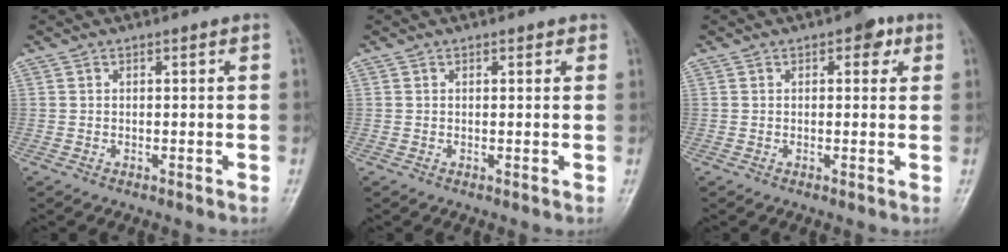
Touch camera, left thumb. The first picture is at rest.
{"total": 1.0, "force": [0.7, 0.6, 0.4], "torque": [0.004, -0.003, 0.003]}
{"total": 3.2, "force": [1.4, 1.9, 2.2], "torque": [-0.007, 0.001, 0.011]}